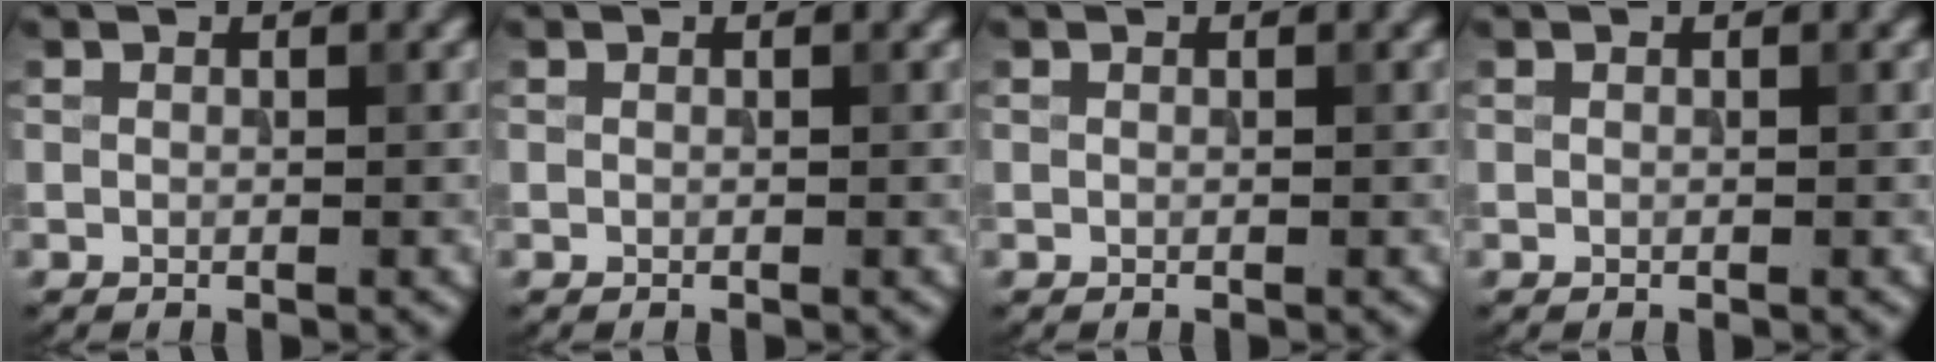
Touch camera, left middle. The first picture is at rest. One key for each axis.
{"total": 0.0}
{"total": 0.0}
{"total": 0.0}